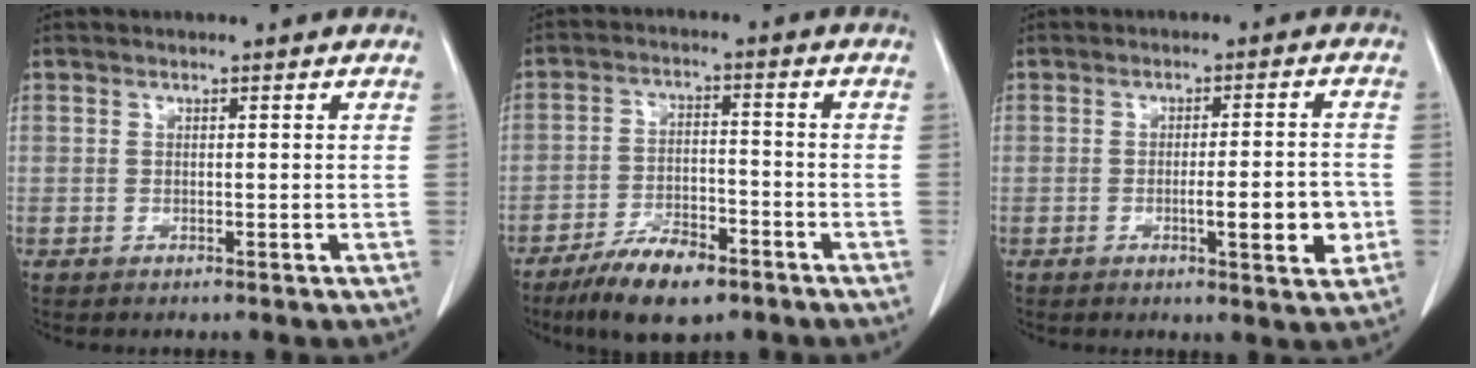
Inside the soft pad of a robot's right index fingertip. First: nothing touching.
{"total": 9.5, "force": [-6.6, 3.2, 6.0], "torque": [-0.107, -0.008, -0.113]}
{"total": 6.6, "force": [-1.7, 1.4, 6.2], "torque": [-0.085, -0.001, -0.018]}